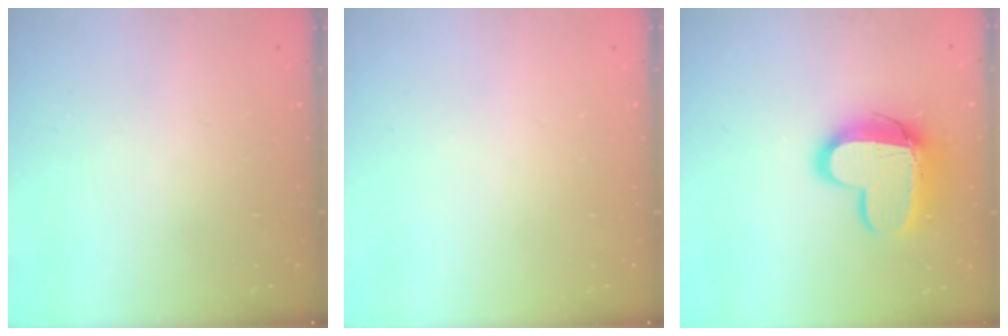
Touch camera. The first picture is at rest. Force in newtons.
{"total": 0.0}
{"total": 15.0, "press": 14.9, "slide": 1.3}